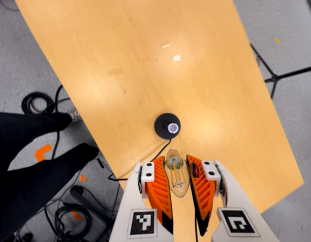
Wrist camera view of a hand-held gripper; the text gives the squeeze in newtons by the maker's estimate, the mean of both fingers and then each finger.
{"total": 23.5, "left": 25.6, "right": 21.5}